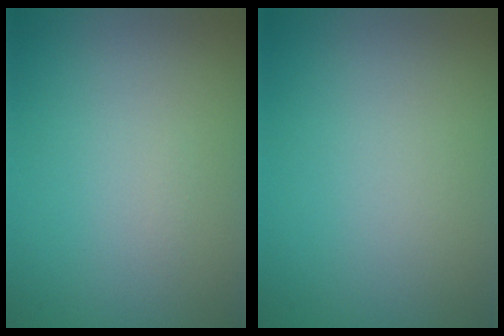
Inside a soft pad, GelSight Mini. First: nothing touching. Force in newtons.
{"total": 0.0}